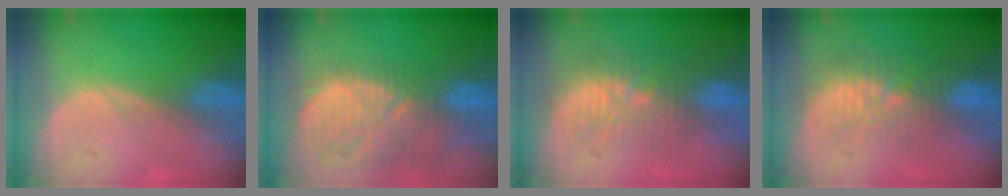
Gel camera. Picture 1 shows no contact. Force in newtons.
{"total": 13.0, "press": 11.4, "slide": 6.2}
{"total": 9.2, "press": 8.8, "slide": 2.6}
{"total": 9.3, "press": 8.6, "slide": 3.7}